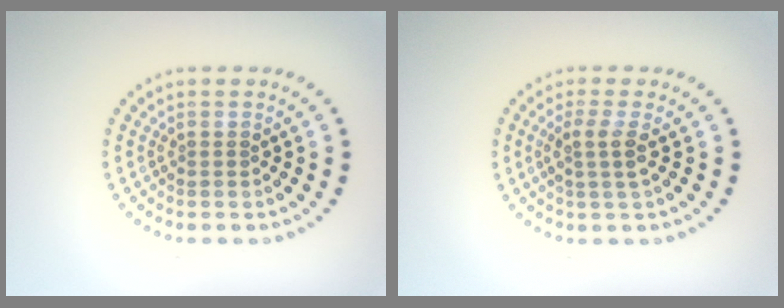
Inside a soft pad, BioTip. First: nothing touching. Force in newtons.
{"total": 2.0, "press": 1.6, "slide": 1.2}